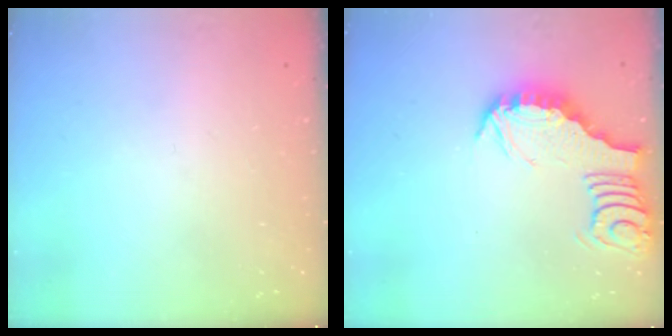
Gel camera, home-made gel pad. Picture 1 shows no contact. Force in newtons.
{"total": 3.3, "press": 3.3, "slide": 0.4}